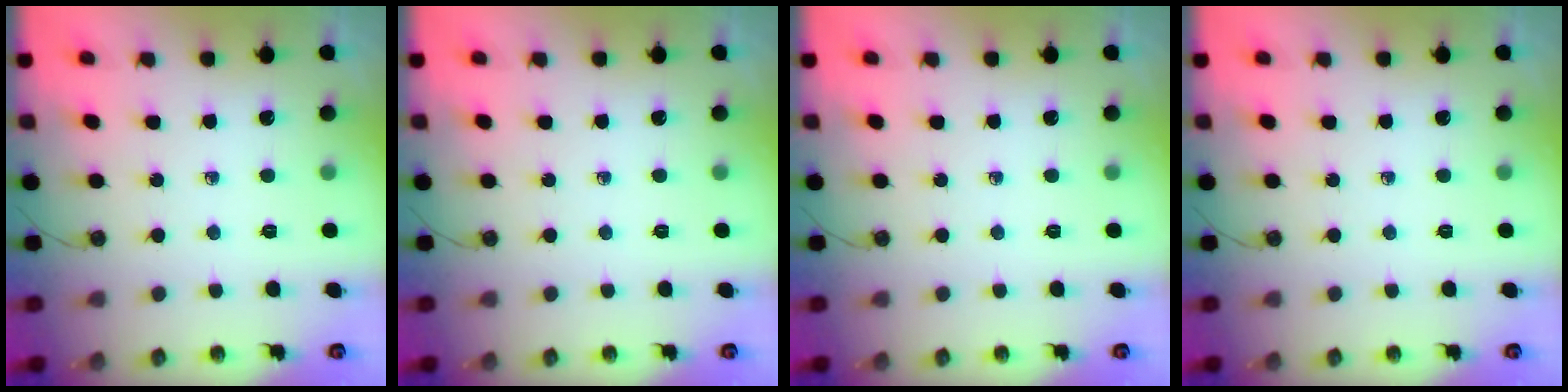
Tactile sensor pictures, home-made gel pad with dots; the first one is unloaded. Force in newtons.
{"total": 0.0}
{"total": 0.0}
{"total": 0.0}